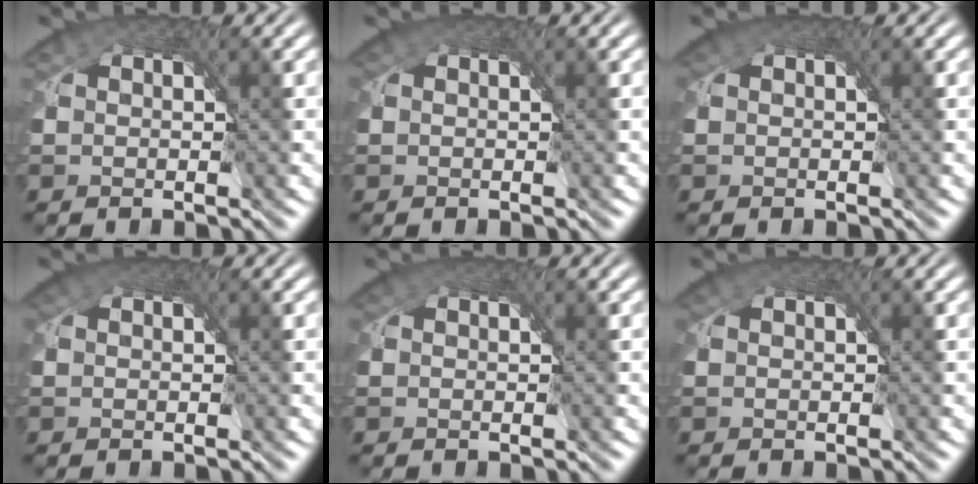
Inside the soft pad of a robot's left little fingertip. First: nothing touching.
{"total": 0.8, "force": [0.3, 0.8, 0.2], "torque": [-0.005, 0.001, 0.000]}
{"total": 1.6, "force": [0.6, 1.4, 0.7], "torque": [-0.016, 0.000, 0.005]}
{"total": 2.0, "force": [0.7, 1.6, 0.9], "torque": [-0.020, 0.001, 0.006]}
{"total": 1.0, "force": [0.3, 1.0, 0.3], "torque": [-0.008, 0.000, 0.000]}
{"total": 1.0, "force": [0.3, 0.9, 0.3], "torque": [-0.008, 0.000, 0.001]}